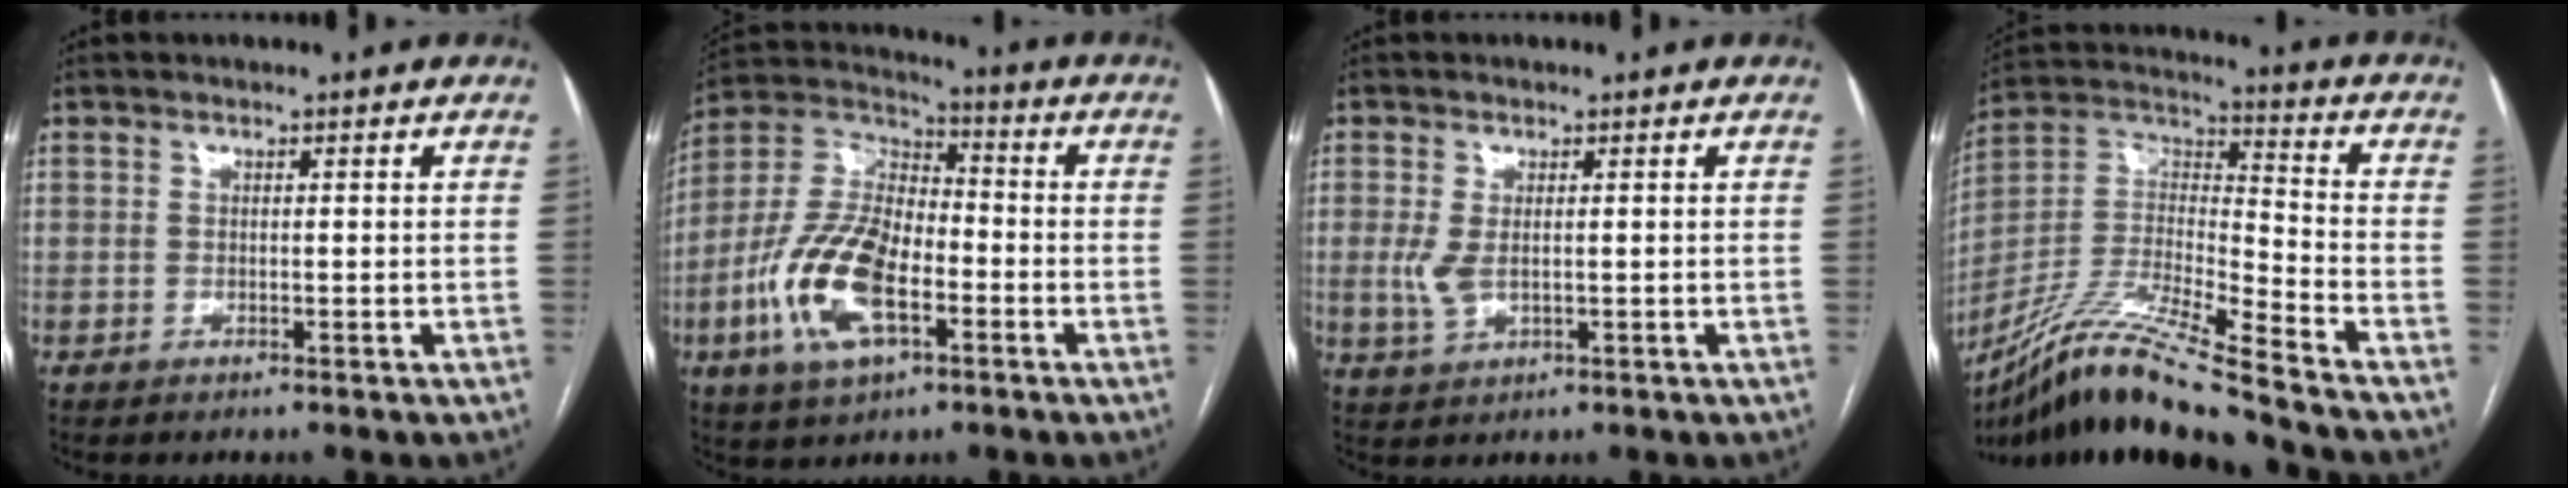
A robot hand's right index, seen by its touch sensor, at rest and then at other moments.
{"total": 16.0, "force": [-5.4, 7.1, 13.3], "torque": [-0.289, 0.008, -0.098]}
{"total": 3.2, "force": [0.1, 1.5, 2.8], "torque": [-0.068, -0.006, 0.011]}
{"total": 19.6, "force": [-16.3, -0.6, 10.9], "torque": [-0.241, -0.021, -0.306]}